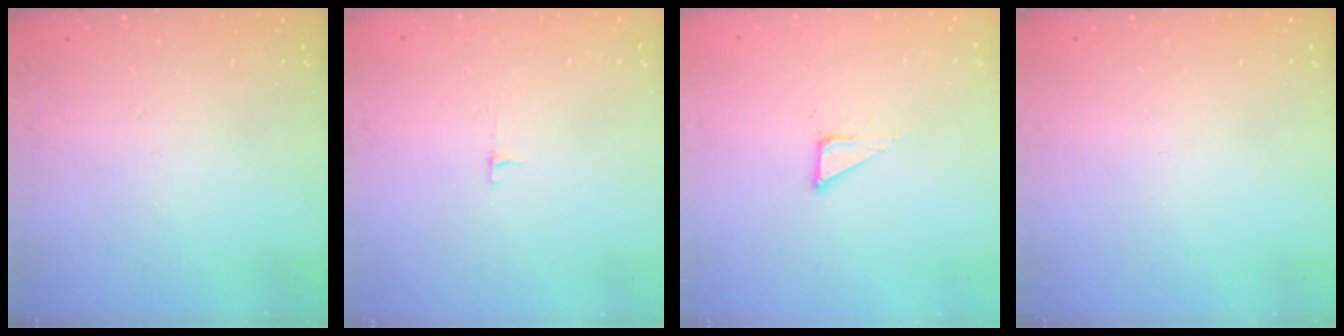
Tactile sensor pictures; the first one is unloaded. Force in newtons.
{"total": 3.3, "press": 3.3, "slide": 0.4}
{"total": 1.9, "press": 1.9, "slide": 0.1}
{"total": 0.0}